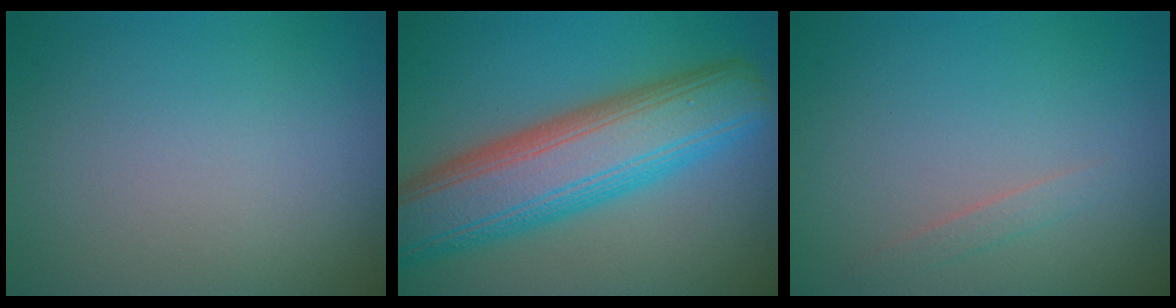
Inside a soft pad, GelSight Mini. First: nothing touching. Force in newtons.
{"total": 10.2, "press": 10.2, "slide": 0.6}
{"total": 0.9, "press": 0.9, "slide": 0.0}